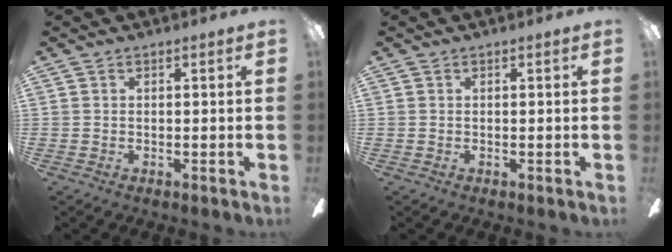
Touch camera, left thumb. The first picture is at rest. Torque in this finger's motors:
{"motor_torque": [-0.07, 0.02, 0.18, -0.08, 0.00]}